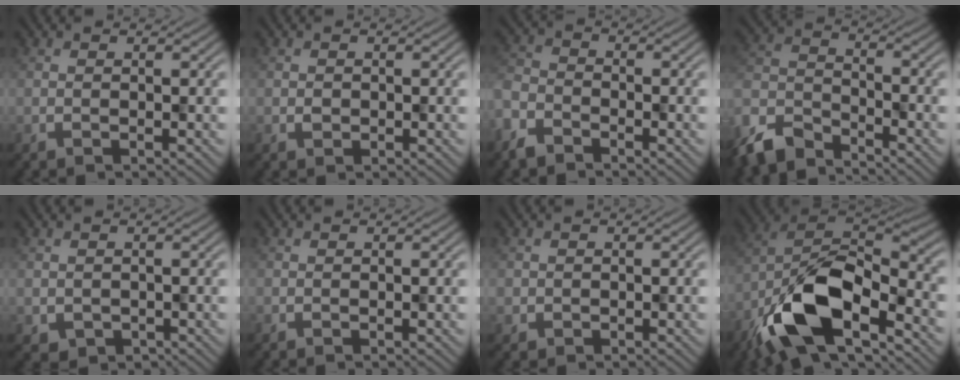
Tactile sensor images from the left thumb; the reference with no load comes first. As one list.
[{"total": 0.9, "force": [0.0, 0.9, 0.0], "torque": [0.000, -0.003, 0.000]}, {"total": 4.3, "force": [-3.5, 2.2, 1.2], "torque": [-0.038, -0.010, -0.090]}, {"total": 8.7, "force": [-7.6, 3.0, 2.9], "torque": [-0.069, -0.005, -0.167]}, {"total": 1.6, "force": [-0.4, 1.6, 0.3], "torque": [-0.008, -0.010, -0.002]}, {"total": 0.0}, {"total": 0.9, "force": [0.0, 0.8, -0.5], "torque": [0.008, -0.004, 0.000]}, {"total": 14.1, "force": [-6.9, 6.8, 10.3], "torque": [-0.207, -0.028, -0.141]}]